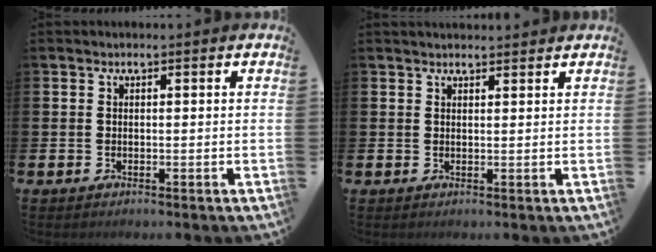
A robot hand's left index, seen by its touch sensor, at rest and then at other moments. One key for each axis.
{"total": 1.4, "fx": 1.4, "fy": 0.3, "fz": 0.1, "tx": 0.011, "ty": -0.007, "tz": 0.021}